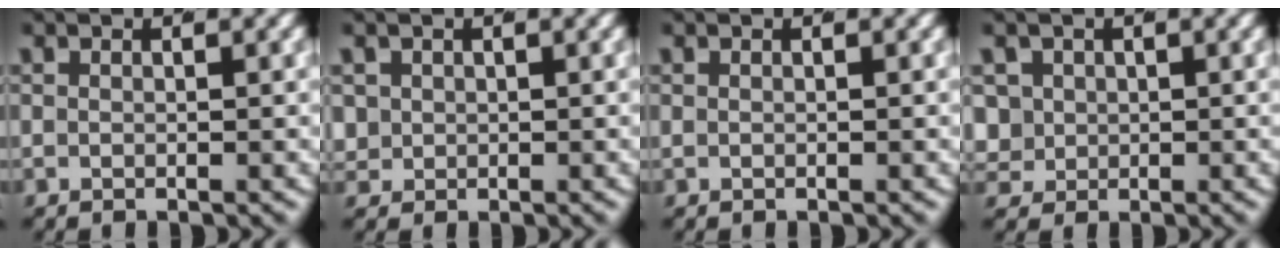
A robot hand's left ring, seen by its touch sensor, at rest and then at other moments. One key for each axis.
{"total": 3.1, "fx": 0.2, "fy": 3.0, "fz": 0.9, "tx": -0.042, "ty": -0.021, "tz": 0.016}
{"total": 0.0}
{"total": 6.1, "fx": 0.1, "fy": 5.7, "fz": 2.3, "tx": -0.075, "ty": -0.027, "tz": 0.010}